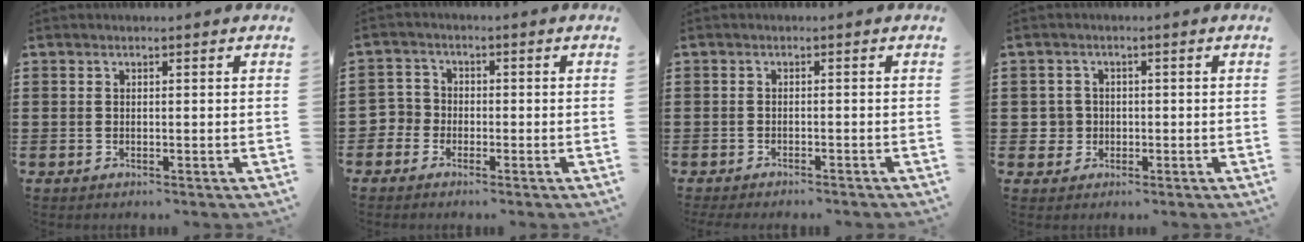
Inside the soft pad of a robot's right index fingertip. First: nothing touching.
{"total": 3.1, "force": [-1.9, 2.5, 0.4], "torque": [-0.028, 0.002, -0.045]}
{"total": 1.1, "force": [-1.0, -0.1, 0.2], "torque": [-0.004, -0.001, -0.020]}
{"total": 2.9, "force": [-0.5, 2.8, 0.6], "torque": [-0.031, 0.003, -0.016]}